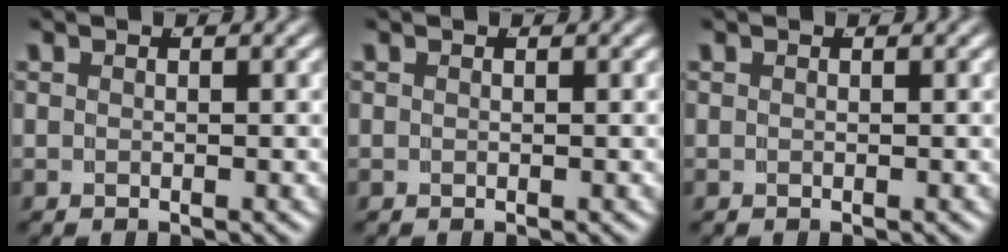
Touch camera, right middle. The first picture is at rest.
{"total": 0.0}
{"total": 0.0}